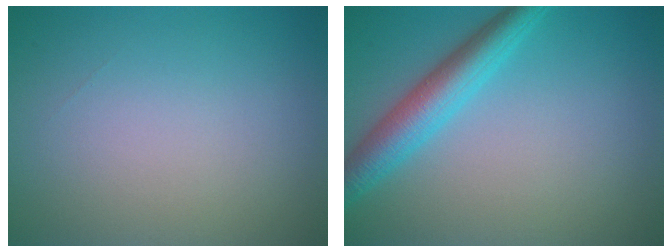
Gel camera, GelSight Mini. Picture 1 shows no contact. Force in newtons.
{"total": 4.5, "press": 4.5, "slide": 0.1}